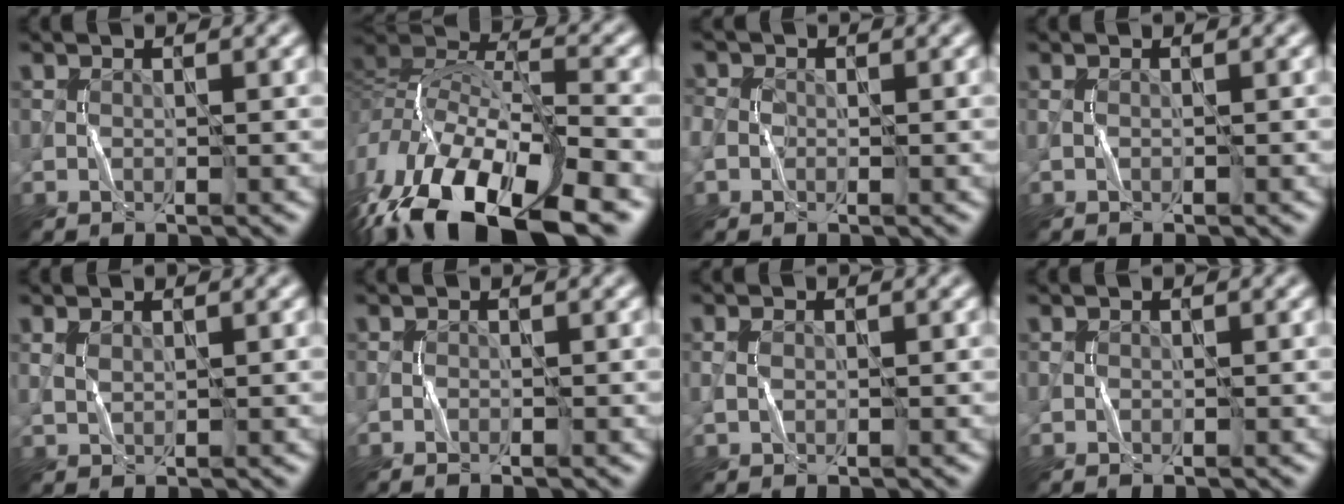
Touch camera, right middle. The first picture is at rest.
{"total": 16.9, "force": [-9.0, 7.4, 12.3], "torque": [-0.258, 0.006, -0.161]}
{"total": 2.0, "force": [-0.1, 1.8, 0.9], "torque": [-0.019, 0.005, -0.007]}
{"total": 0.6, "force": [-0.1, 0.1, 0.6], "torque": [-0.014, 0.001, -0.002]}
{"total": 1.1, "force": [0.6, 0.5, 0.8], "torque": [-0.023, 0.002, 0.016]}
{"total": 0.7, "force": [-0.5, 0.0, 0.4], "torque": [-0.009, 0.003, -0.011]}
{"total": 1.1, "force": [0.0, 0.7, 0.9], "torque": [-0.023, 0.004, -0.001]}
{"total": 0.0}